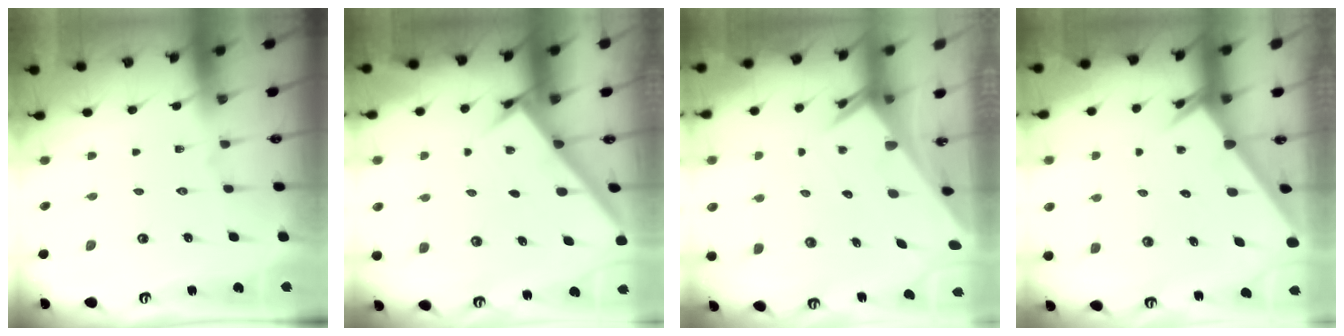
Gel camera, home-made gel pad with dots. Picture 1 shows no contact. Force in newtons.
{"total": 3.1, "press": 3.1, "slide": 0.1}
{"total": 4.0, "press": 4.0, "slide": 0.3}
{"total": 2.5, "press": 2.5, "slide": 0.1}